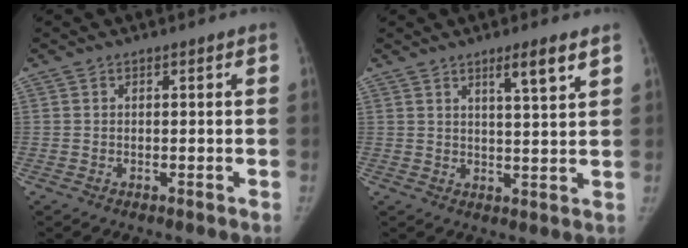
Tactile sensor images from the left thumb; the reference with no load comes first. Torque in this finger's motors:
{"motor_torque": [0.04, 0.14, 0.63, -0.39, 0.12]}